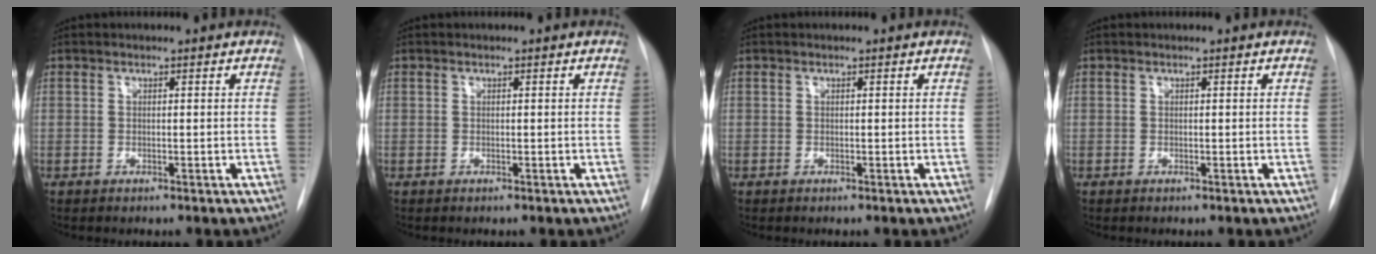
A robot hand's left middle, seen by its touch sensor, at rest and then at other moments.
{"total": 0.0}
{"total": 0.0}
{"total": 0.0}